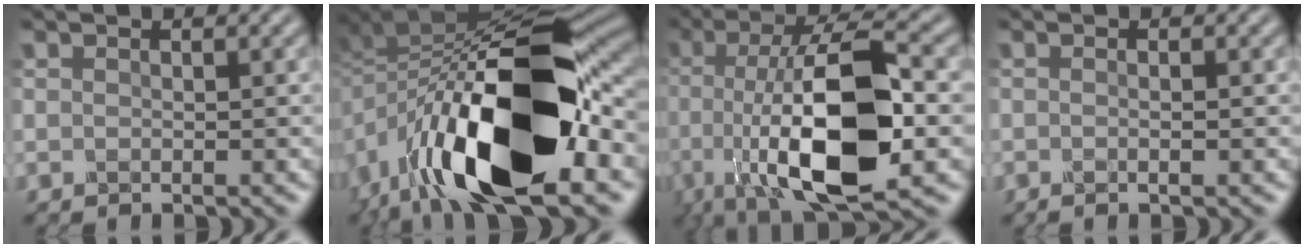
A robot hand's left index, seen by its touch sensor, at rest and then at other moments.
{"total": 17.0, "force": [-5.2, 8.0, 14.1], "torque": [-0.255, -0.015, -0.087]}
{"total": 14.6, "force": [-2.9, 5.6, 13.1], "torque": [-0.237, 0.006, -0.056]}
{"total": 1.6, "force": [-0.2, 0.6, 1.4], "torque": [0.000, 0.003, -0.016]}